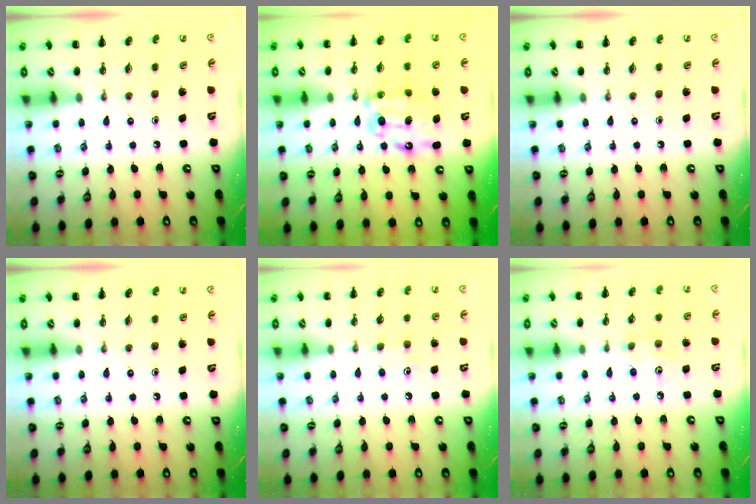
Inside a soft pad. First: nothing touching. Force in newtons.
{"total": 10.0, "press": 10.0, "slide": 0.8}
{"total": 0.0}
{"total": 0.0}
{"total": 5.1, "press": 4.9, "slide": 1.5}
{"total": 3.5, "press": 3.4, "slide": 0.9}